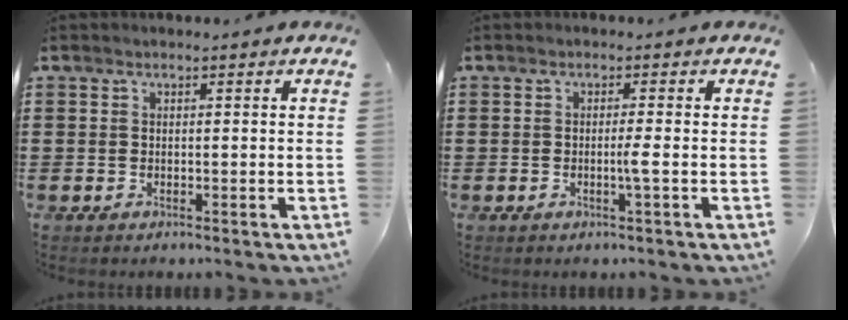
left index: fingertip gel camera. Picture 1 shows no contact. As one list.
[{"total": 2.1, "force": [-0.4, -0.6, 2.0], "torque": [-0.033, -0.006, -0.012]}]